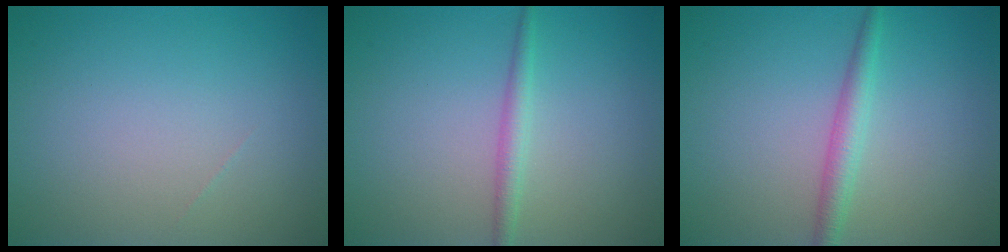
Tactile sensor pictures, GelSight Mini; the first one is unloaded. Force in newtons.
{"total": 1.7, "press": 1.7, "slide": 0.1}
{"total": 2.2, "press": 2.2, "slide": 0.1}